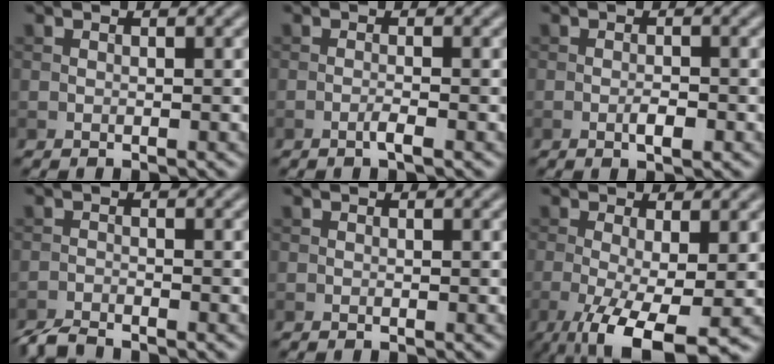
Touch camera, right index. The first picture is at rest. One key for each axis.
{"total": 1.2, "fx": -0.6, "fy": 0.1, "fz": 1.1, "tx": -0.016, "ty": 0.003, "tz": -0.016}
{"total": 1.6, "fx": -0.7, "fy": 0.5, "fz": 1.4, "tx": -0.026, "ty": 0.000, "tz": -0.012}
{"total": 2.5, "fx": -2.4, "fy": 0.2, "fz": 0.7, "tx": -0.017, "ty": -0.005, "tz": -0.052}
{"total": 0.0}
{"total": 7.7, "fx": -2.9, "fy": 2.1, "fz": 6.9, "tx": -0.133, "ty": -0.019, "tz": -0.040}